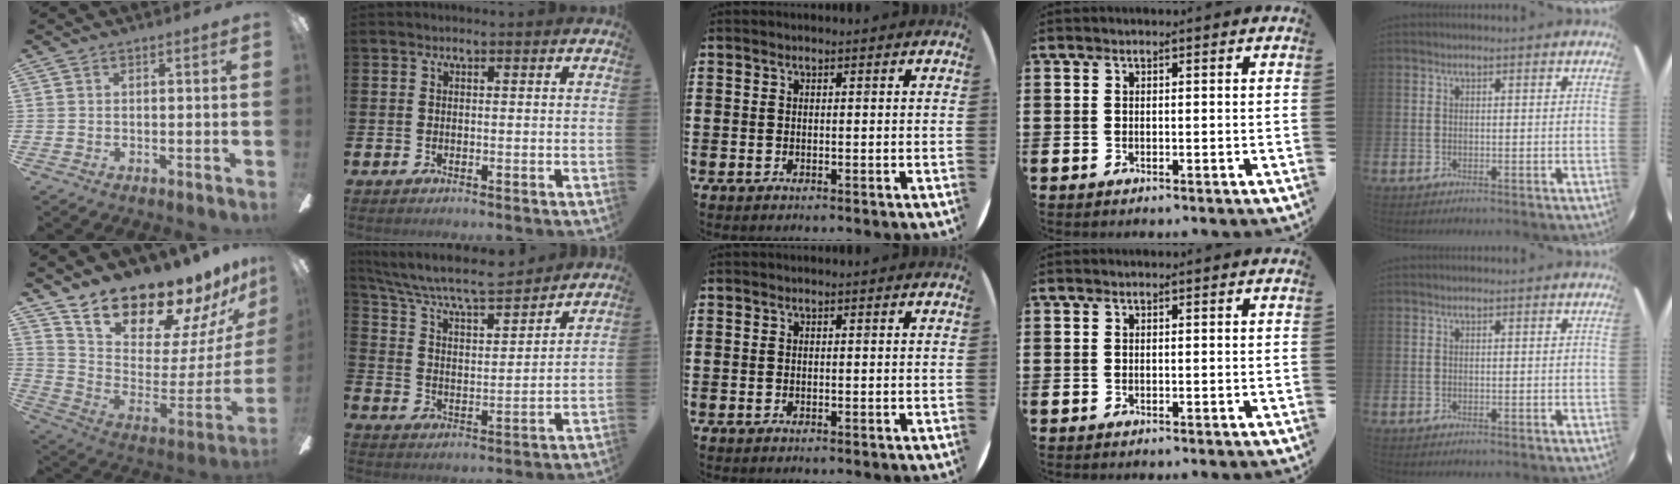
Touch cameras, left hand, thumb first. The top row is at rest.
{"thumb": {"total": 18.1, "force": [16.3, 4.8, 6.2], "torque": [-0.102, -0.148, 0.287]}, "index": {"total": 7.9, "force": [7.4, 1.3, 2.6], "torque": [-0.087, -0.050, 0.126]}}